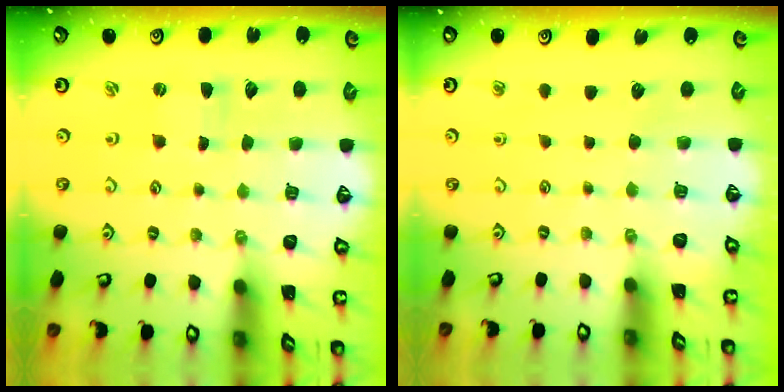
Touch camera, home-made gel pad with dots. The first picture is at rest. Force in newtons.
{"total": 0.0}